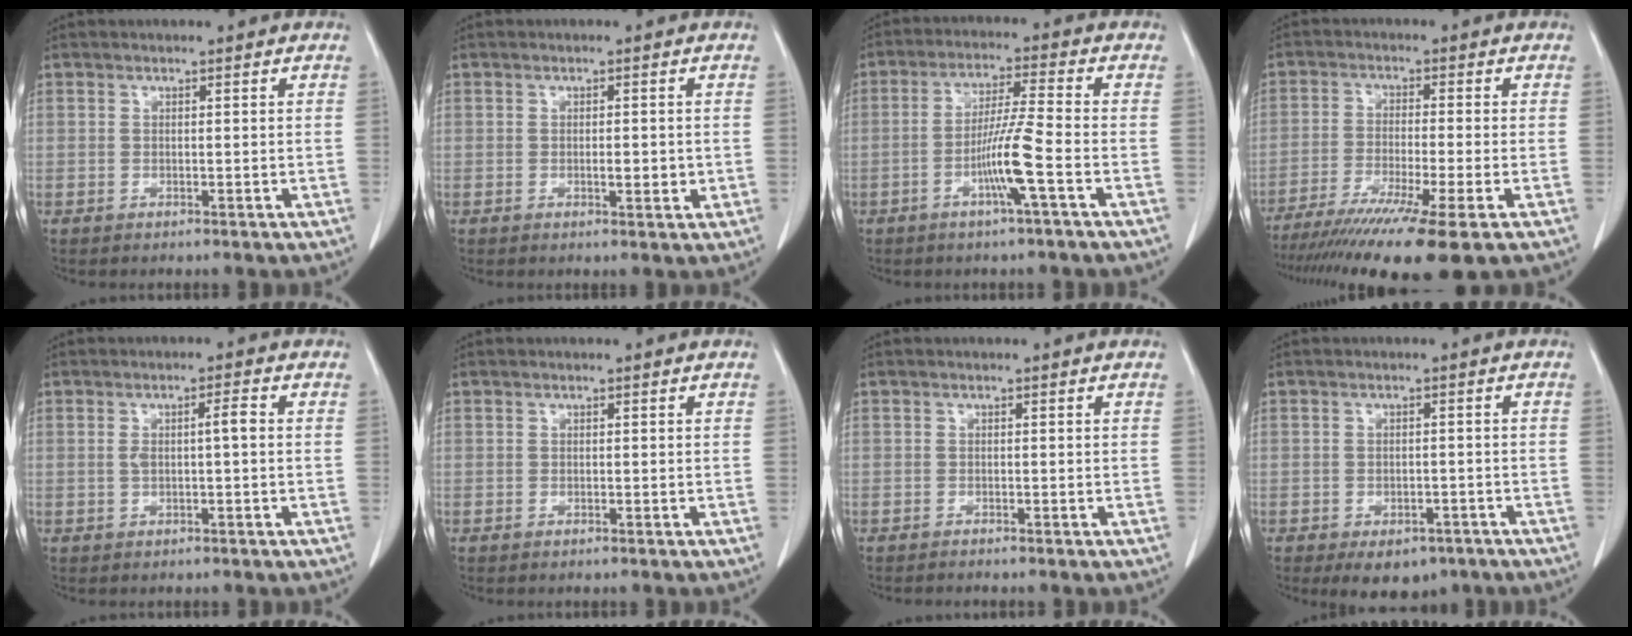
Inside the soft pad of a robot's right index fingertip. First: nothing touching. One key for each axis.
{"total": 2.1, "fx": -0.2, "fy": 0.8, "fz": 2.0, "tx": -0.033, "ty": -0.002, "tz": 0.000}
{"total": 7.7, "fx": -2.8, "fy": -0.8, "fz": 7.1, "tx": -0.141, "ty": -0.004, "tz": -0.056}
{"total": 14.7, "fx": -10.5, "fy": -0.5, "fz": 10.2, "tx": -0.166, "ty": -0.044, "tz": -0.171}
{"total": 3.0, "fx": 0.1, "fy": 0.4, "fz": 3.0, "tx": -0.058, "ty": 0.010, "tz": 0.005}
{"total": 0.0}
{"total": 0.8, "fx": -0.8, "fy": -0.2, "fz": 0.0, "tx": -0.004, "ty": -0.003, "tz": -0.013}
{"total": 6.1, "fx": -4.1, "fy": 3.7, "fz": 2.7, "tx": -0.025, "ty": 0.002, "tz": -0.048}